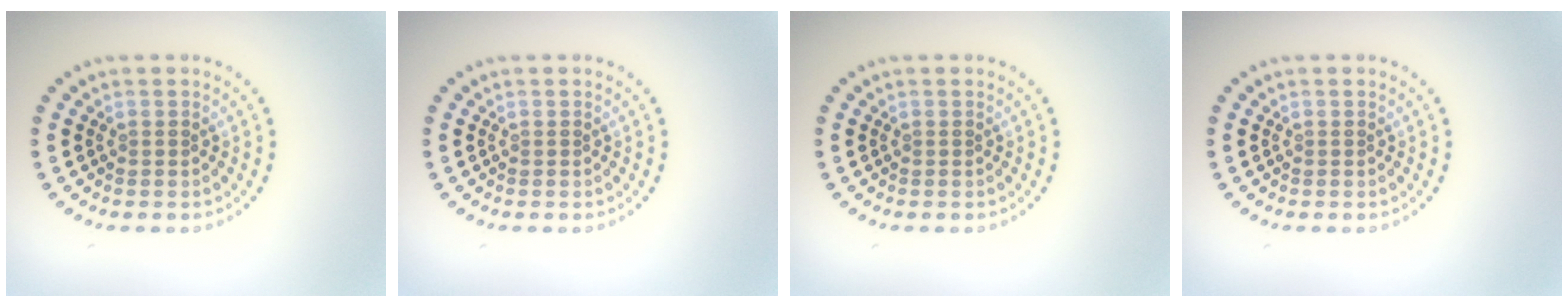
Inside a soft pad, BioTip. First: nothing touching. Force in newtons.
{"total": 0.0}
{"total": 0.0}
{"total": 0.0}